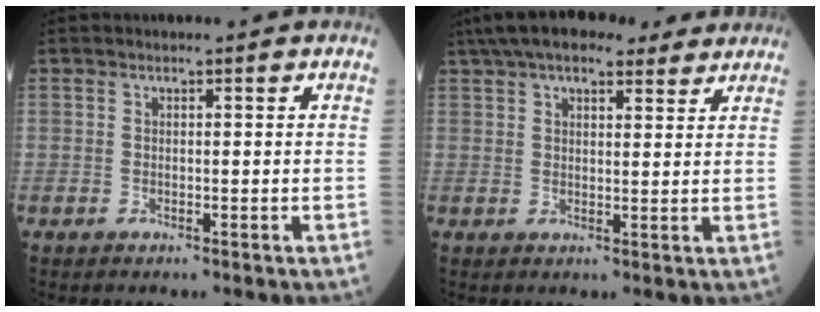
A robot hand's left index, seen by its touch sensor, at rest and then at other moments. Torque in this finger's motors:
{"motor_torque": [0.40, -1.74, -0.15, 0.13]}